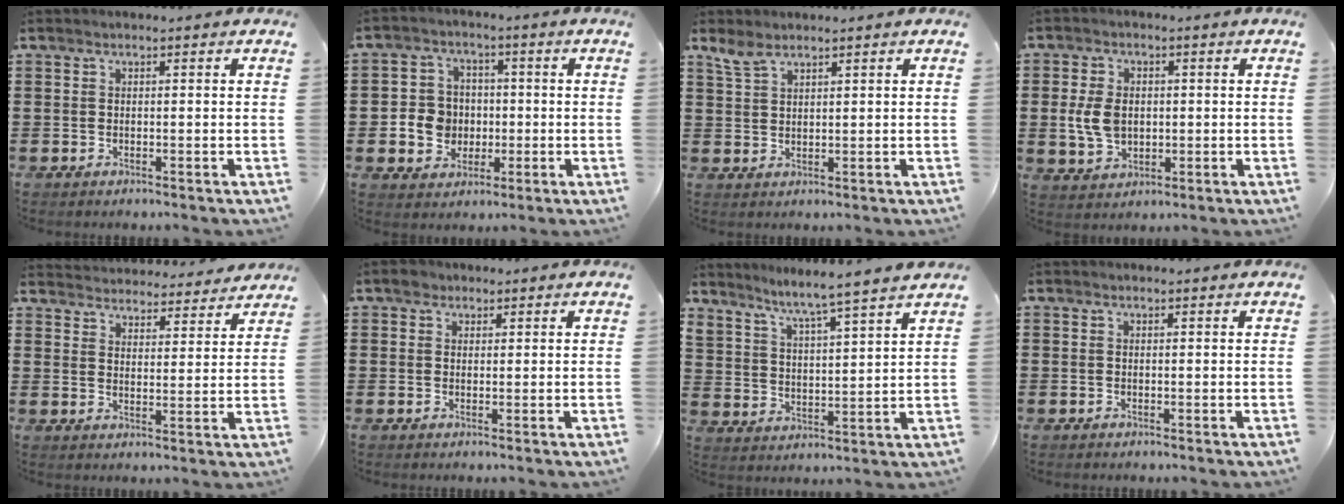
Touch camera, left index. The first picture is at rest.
{"total": 5.8, "force": [-0.8, 5.4, 1.7], "torque": [-0.050, 0.016, -0.012]}
{"total": 2.9, "force": [2.2, 0.9, 1.6], "torque": [-0.036, 0.000, 0.043]}
{"total": 5.7, "force": [0.1, 3.9, 4.1], "torque": [-0.106, 0.005, -0.004]}
{"total": 4.0, "force": [4.0, 0.0, -0.3], "torque": [-0.014, -0.030, 0.070]}
{"total": 1.7, "force": [1.2, 1.2, 0.2], "torque": [-0.002, 0.005, 0.020]}
{"total": 4.8, "force": [4.5, -1.2, 1.0], "torque": [-0.041, -0.042, 0.071]}
{"total": 0.0}